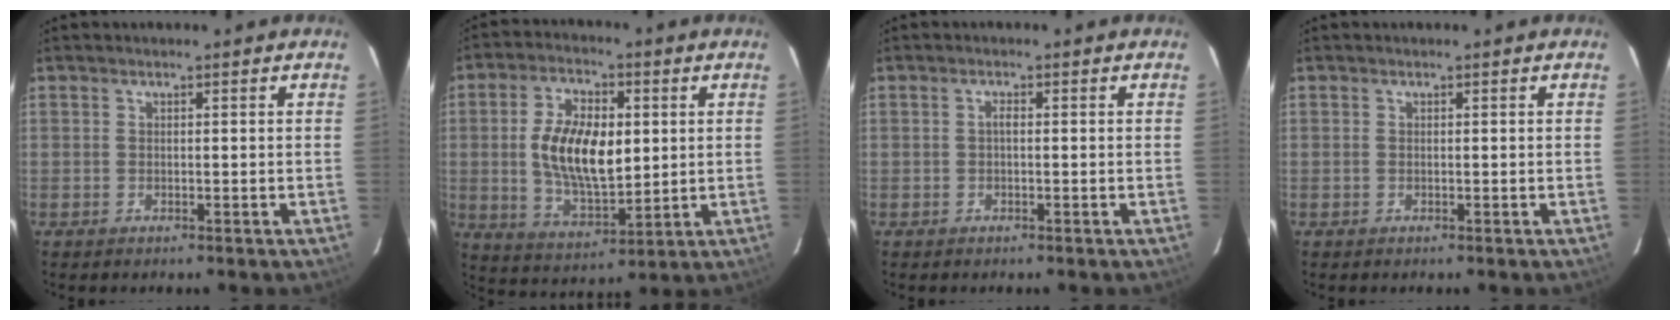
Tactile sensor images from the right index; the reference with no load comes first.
{"total": 13.6, "force": [1.3, 6.9, 11.6], "torque": [-0.222, 0.003, 0.033]}
{"total": 0.9, "force": [-0.1, 0.3, 0.8], "torque": [-0.016, 0.006, -0.003]}
{"total": 0.0}